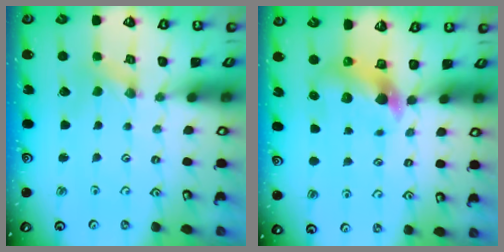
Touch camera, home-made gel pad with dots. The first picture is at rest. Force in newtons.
{"total": 5.6, "press": 5.6, "slide": 0.5}